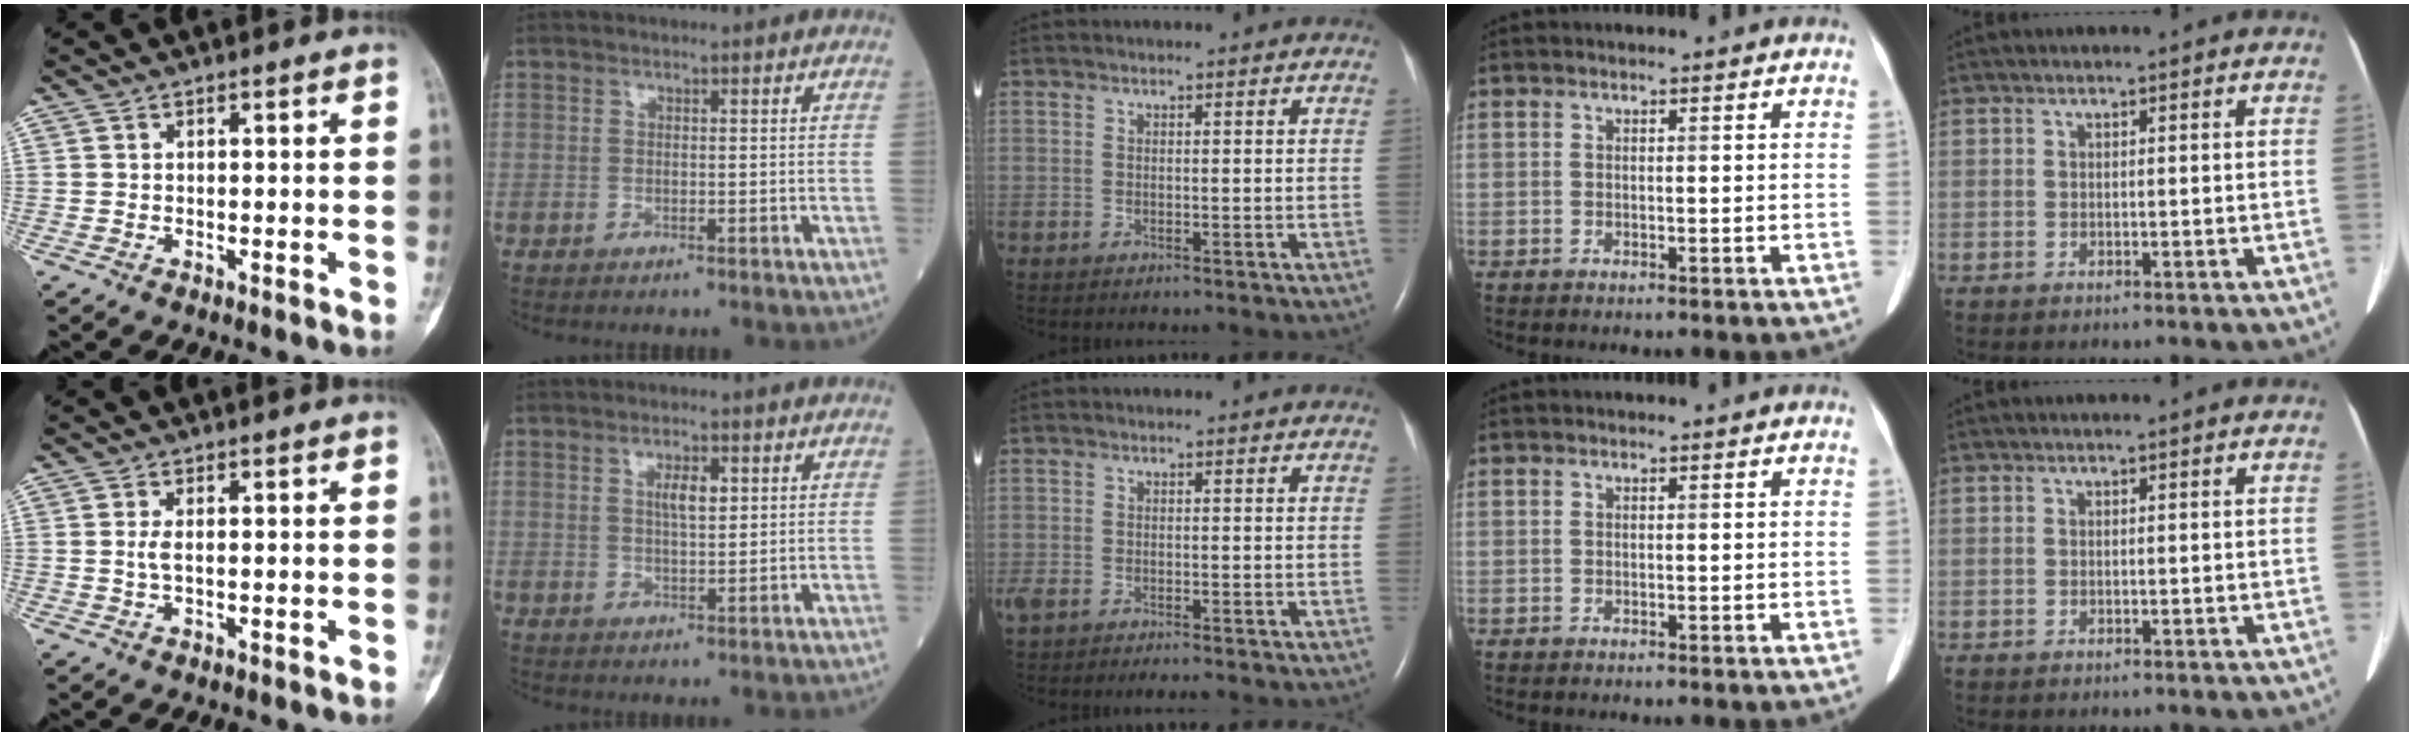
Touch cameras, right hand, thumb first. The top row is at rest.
{"thumb": {"total": 1.6, "force": [0.0, 0.4, 1.5], "torque": [-0.039, -0.003, 0.003]}, "index": {"total": 3.6, "force": [1.2, 1.1, 3.2], "torque": [-0.055, 0.001, 0.021]}, "middle": {"total": 4.8, "force": [-3.7, 1.5, 2.7], "torque": [-0.055, -0.009, -0.059]}}